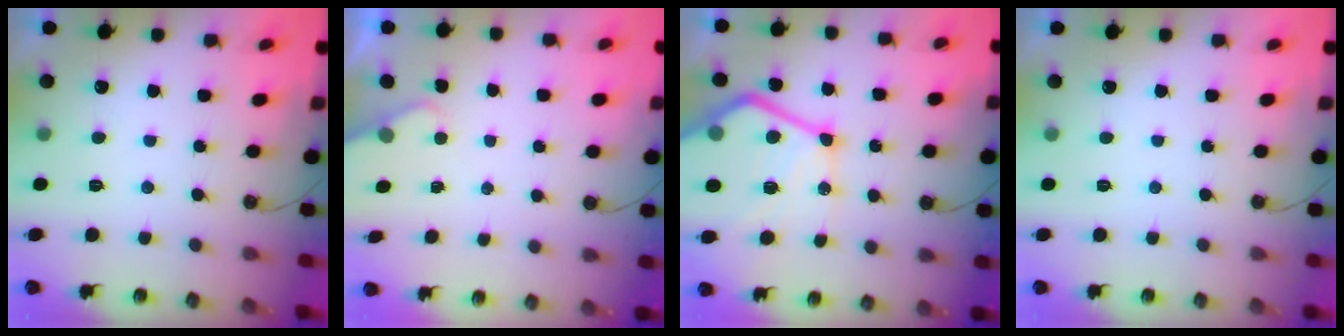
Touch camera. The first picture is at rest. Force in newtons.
{"total": 1.7, "press": 1.7, "slide": 0.3}
{"total": 25.3, "press": 25.2, "slide": 2.8}
{"total": 0.0}